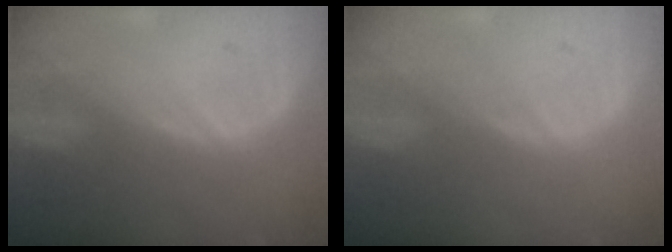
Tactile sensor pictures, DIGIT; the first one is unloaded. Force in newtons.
{"total": 0.0}